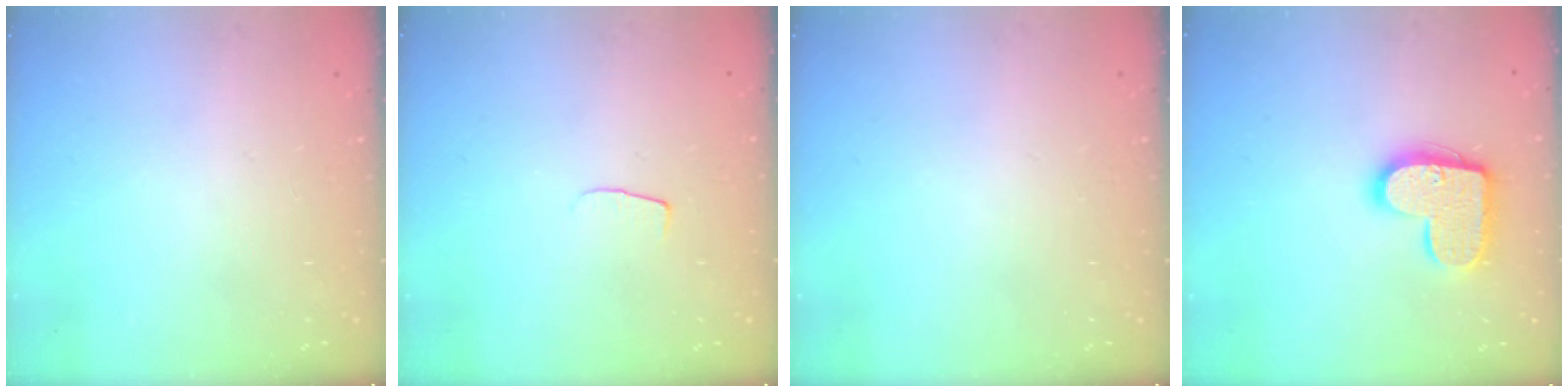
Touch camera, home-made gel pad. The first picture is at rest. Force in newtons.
{"total": 4.3, "press": 4.3, "slide": 0.4}
{"total": 0.0}
{"total": 14.4, "press": 14.4, "slide": 0.7}